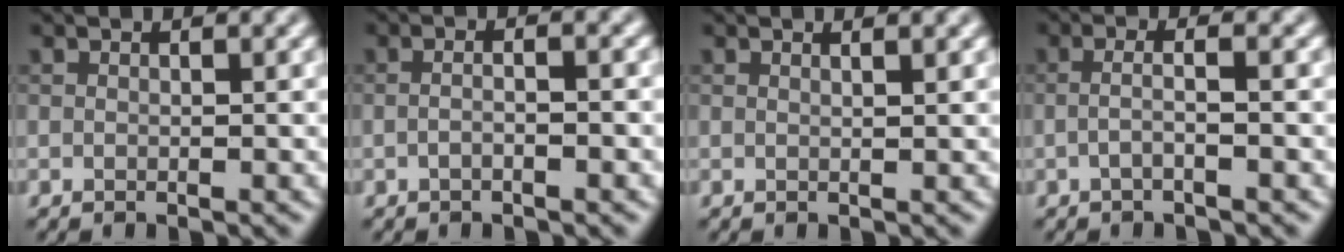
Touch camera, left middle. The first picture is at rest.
{"total": 2.1, "force": [-0.2, 0.8, 1.9], "torque": [-0.012, -0.004, -0.021]}
{"total": 1.4, "force": [0.9, 0.5, 1.0], "torque": [-0.006, 0.001, 0.001]}
{"total": 1.9, "force": [-0.4, 0.4, 1.8], "torque": [-0.031, 0.004, -0.016]}